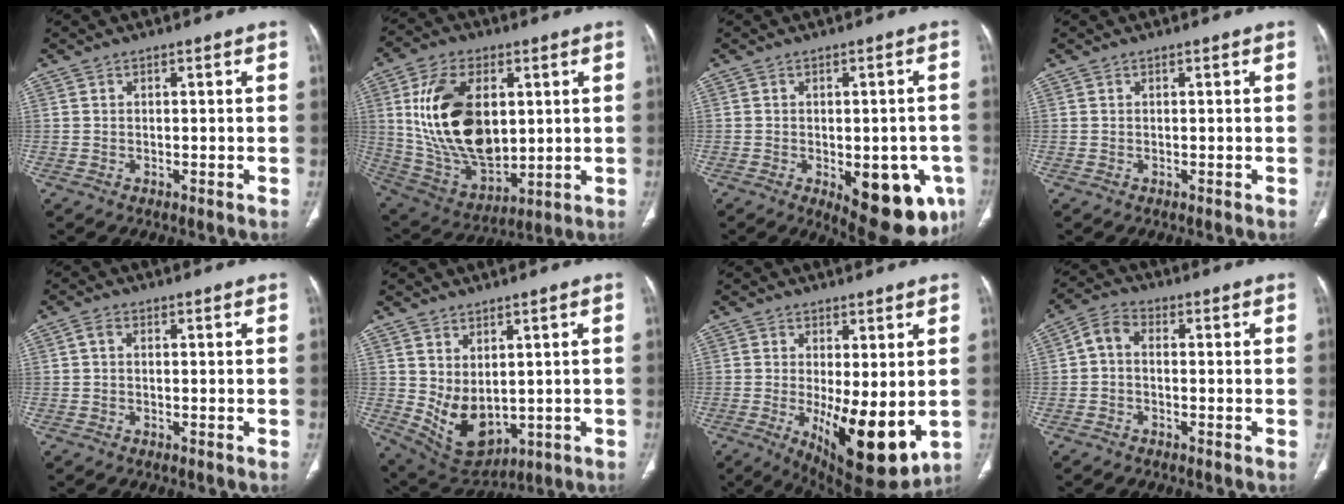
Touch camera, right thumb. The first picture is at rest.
{"total": 21.7, "force": [3.7, 12.8, 17.1], "torque": [-0.304, -0.020, 0.087]}
{"total": 15.2, "force": [-5.5, 6.9, 12.4], "torque": [-0.116, 0.006, -0.049]}
{"total": 0.0}
{"total": 1.2, "force": [0.1, 0.8, 0.9], "torque": [-0.016, 0.002, -0.003]}
{"total": 9.4, "force": [0.4, 6.1, 7.1], "torque": [-0.105, -0.013, 0.043]}
{"total": 13.4, "force": [-2.1, 4.8, 12.3], "torque": [-0.180, -0.032, -0.014]}
{"total": 4.1, "force": [-0.4, 2.7, 3.0], "torque": [-0.054, 0.017, -0.019]}